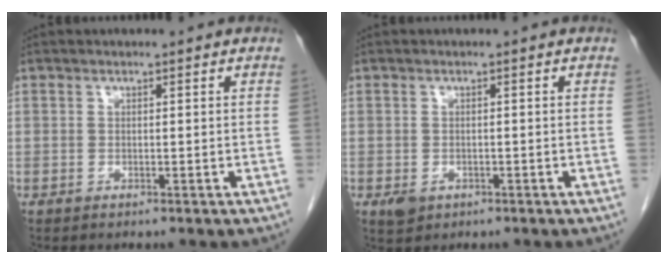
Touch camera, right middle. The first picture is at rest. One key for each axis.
{"total": 2.2, "fx": -1.0, "fy": 1.6, "fz": 1.1, "tx": -0.017, "ty": 0.000, "tz": -0.006}